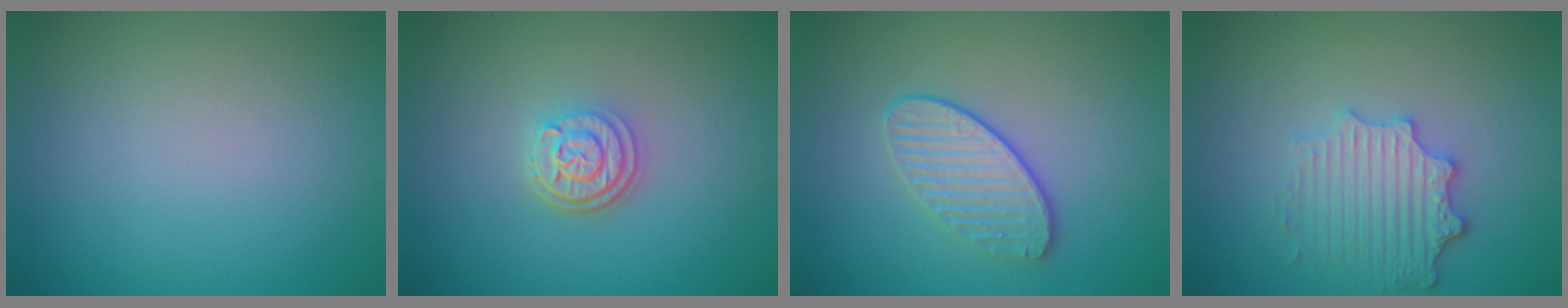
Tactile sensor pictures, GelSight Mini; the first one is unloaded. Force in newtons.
{"total": 2.9, "press": 2.4, "slide": 1.7}
{"total": 2.7, "press": 2.4, "slide": 1.2}
{"total": 3.8, "press": 3.2, "slide": 2.0}